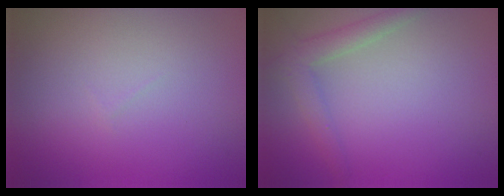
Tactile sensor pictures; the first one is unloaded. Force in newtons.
{"total": 2.3, "press": 2.3, "slide": 0.1}